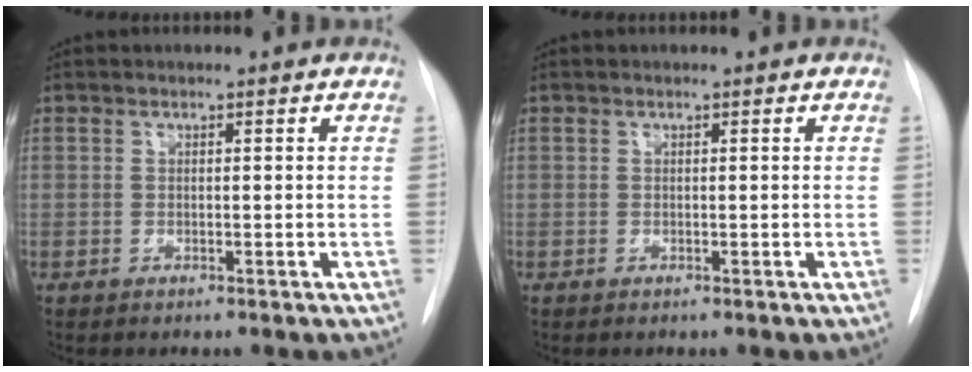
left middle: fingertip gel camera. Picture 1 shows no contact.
{"total": 0.0}